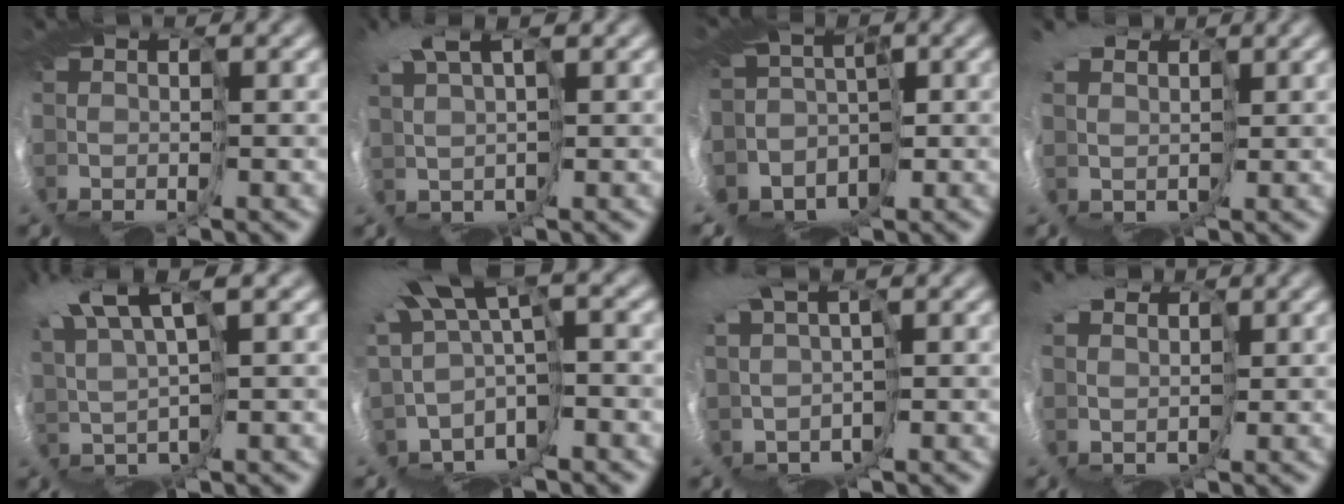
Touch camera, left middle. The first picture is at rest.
{"total": 4.3, "force": [2.7, 1.5, 3.0], "torque": [-0.082, 0.001, 0.037]}
{"total": 10.6, "force": [-4.1, 7.7, 6.0], "torque": [-0.117, -0.004, -0.071]}
{"total": 5.0, "force": [2.2, 4.0, 2.0], "torque": [-0.041, -0.012, 0.025]}
{"total": 6.4, "force": [4.7, 0.7, 4.3], "torque": [-0.117, 0.016, 0.080]}
{"total": 9.5, "force": [0.7, 4.4, 8.3], "torque": [-0.196, -0.014, 0.034]}
{"total": 5.1, "force": [1.5, 2.5, 4.1], "torque": [-0.097, -0.012, 0.016]}
{"total": 4.8, "force": [2.3, 3.7, 2.0], "torque": [-0.044, -0.012, 0.027]}